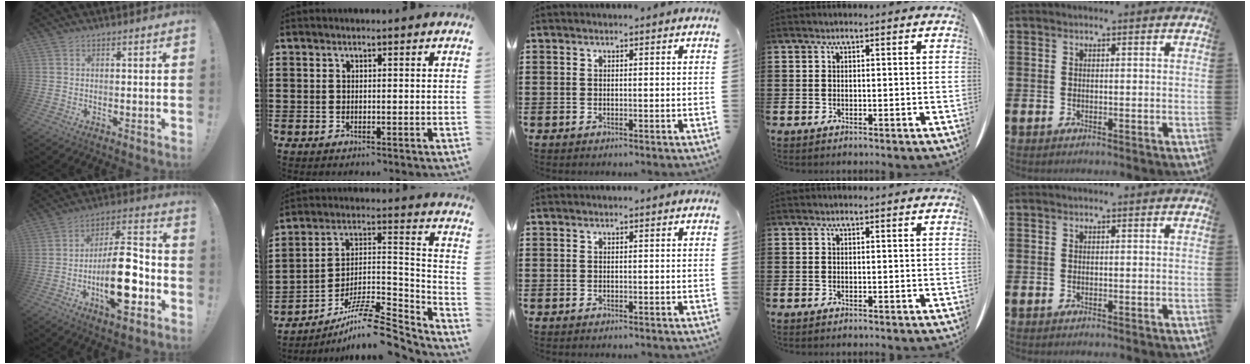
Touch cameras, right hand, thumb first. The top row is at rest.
{"thumb": {"total": 20.3, "force": [-6.3, 7.6, 17.7], "torque": [-0.307, 0.034, -0.095]}, "index": {"total": 10.2, "force": [-8.4, 2.2, 5.5], "torque": [-0.088, 0.018, -0.159]}}